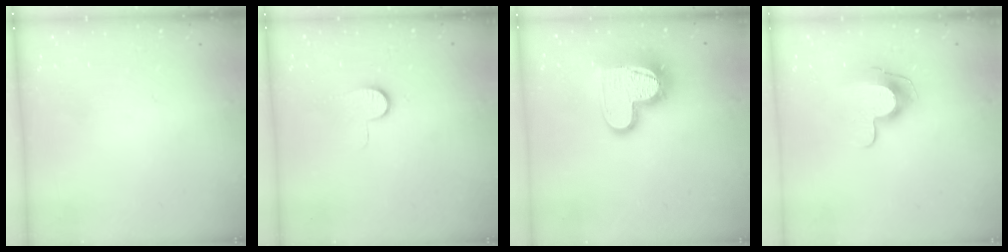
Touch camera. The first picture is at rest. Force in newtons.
{"total": 6.3, "press": 6.2, "slide": 0.8}
{"total": 14.7, "press": 14.6, "slide": 1.1}
{"total": 9.9, "press": 9.9, "slide": 0.4}